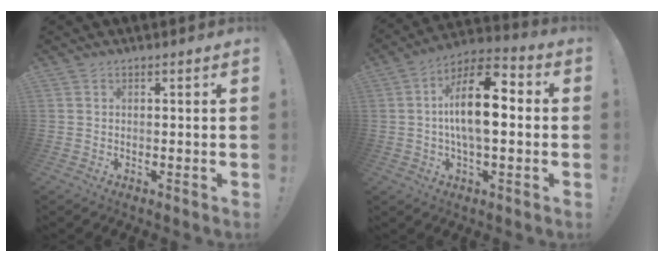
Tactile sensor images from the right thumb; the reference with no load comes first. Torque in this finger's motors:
{"motor_torque": [2.07, 2.00, 1.56, -0.12, 0.08]}